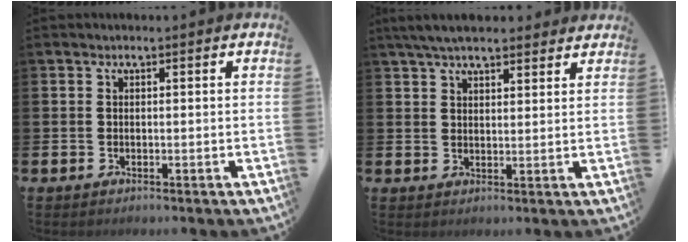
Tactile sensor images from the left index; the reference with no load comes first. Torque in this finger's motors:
{"motor_torque": [2.14, 0.00, 0.80, 0.21]}